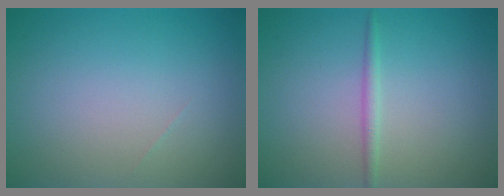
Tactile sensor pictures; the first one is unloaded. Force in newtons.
{"total": 1.1, "press": 1.1, "slide": 0.1}